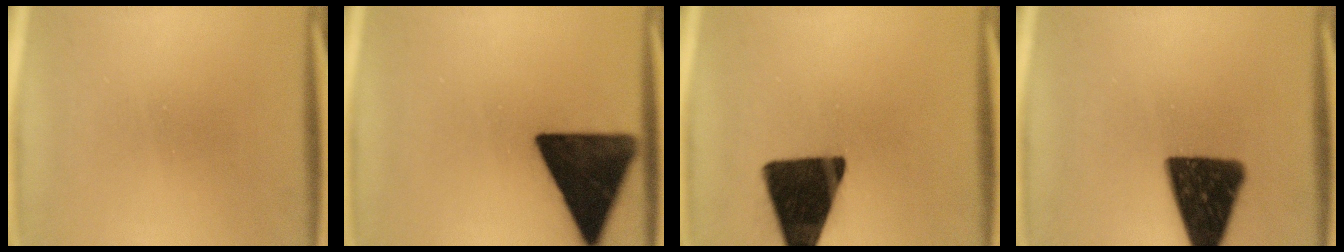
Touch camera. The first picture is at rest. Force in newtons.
{"total": 15.8}
{"total": 16.6}
{"total": 15.4}